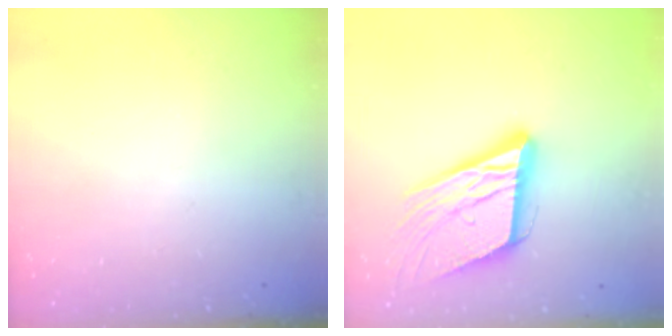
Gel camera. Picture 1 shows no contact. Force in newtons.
{"total": 16.9, "press": 16.5, "slide": 3.6}